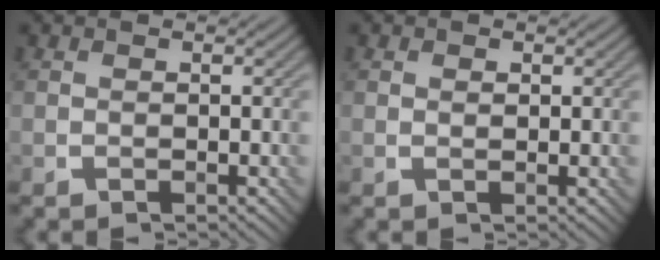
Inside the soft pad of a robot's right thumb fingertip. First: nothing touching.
{"total": 0.7, "force": [0.3, 0.4, 0.4], "torque": [-0.005, -0.003, 0.005]}